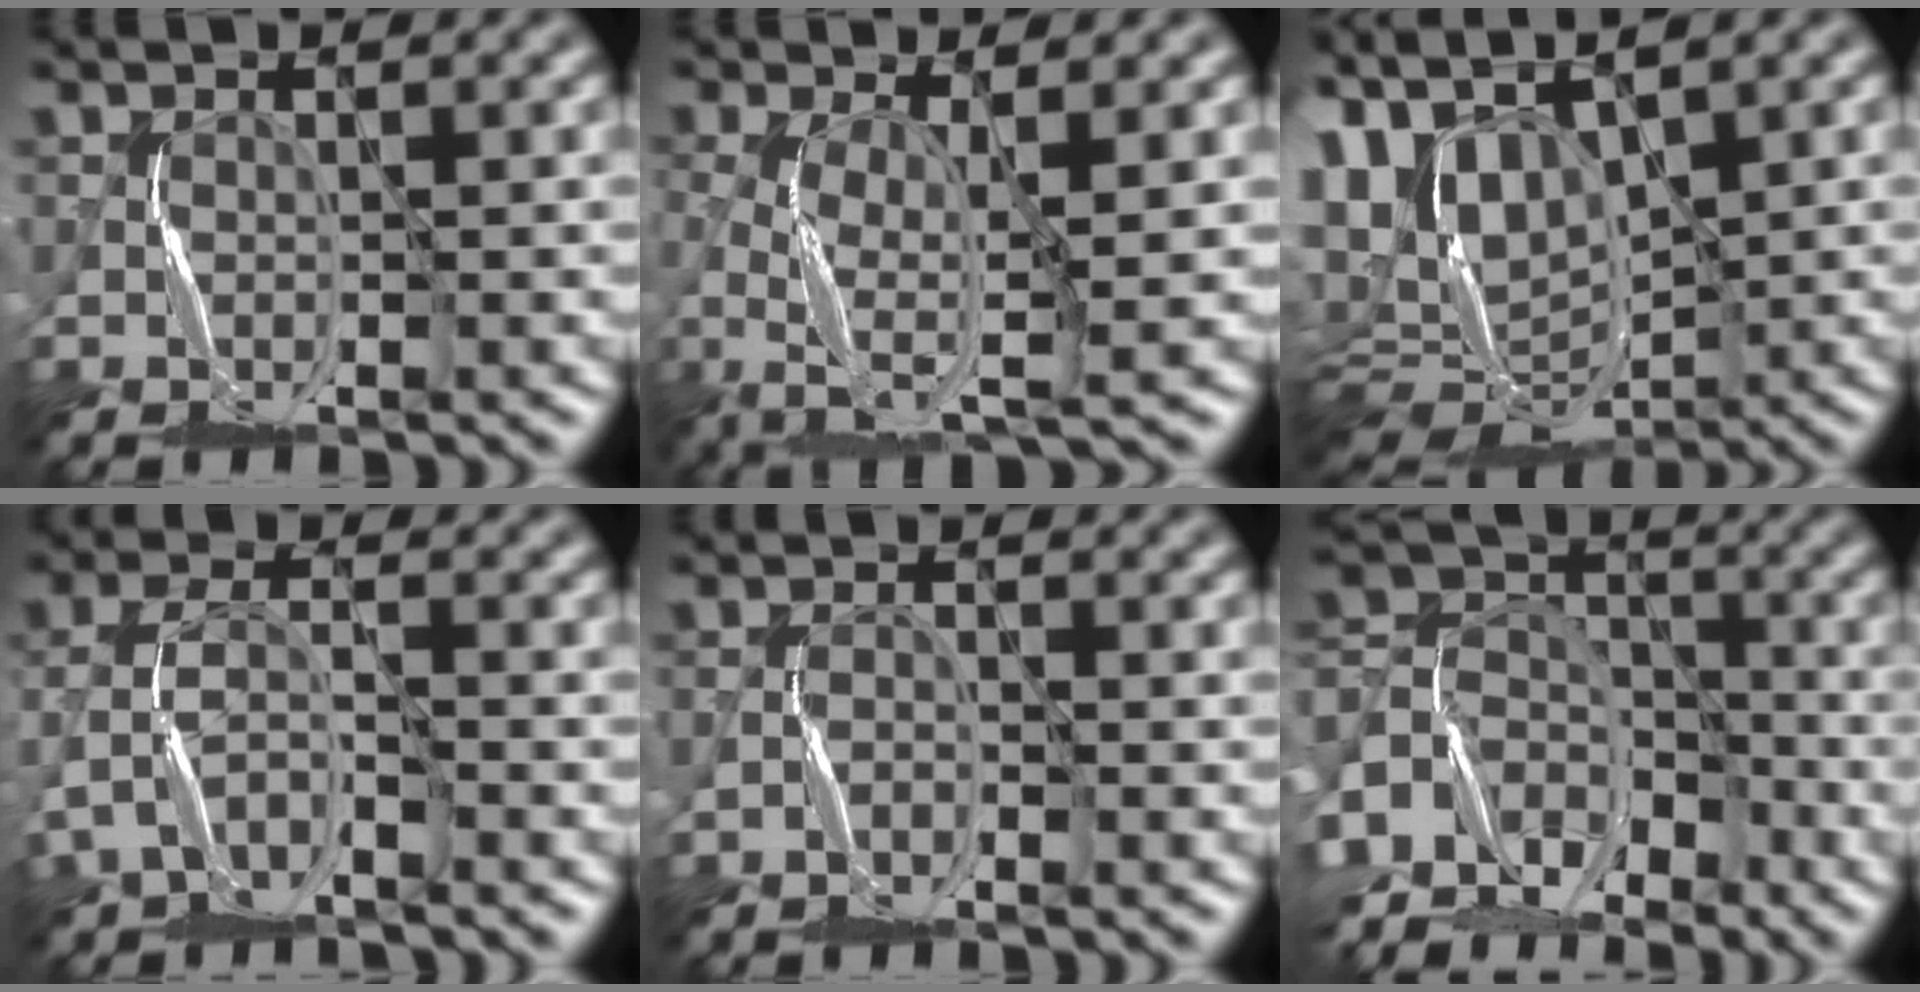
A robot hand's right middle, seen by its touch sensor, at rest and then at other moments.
{"total": 4.9, "force": [-1.0, 1.7, 4.5], "torque": [-0.106, -0.007, -0.020]}
{"total": 8.5, "force": [2.5, 5.2, 6.2], "torque": [-0.137, 0.004, 0.055]}
{"total": 3.2, "force": [-2.4, 1.2, 1.7], "torque": [-0.047, 0.004, -0.053]}
{"total": 1.2, "force": [-1.1, 0.2, 0.2], "torque": [0.000, 0.005, -0.022]}
{"total": 7.7, "force": [-5.4, 5.0, 2.0], "torque": [-0.042, 0.009, -0.120]}